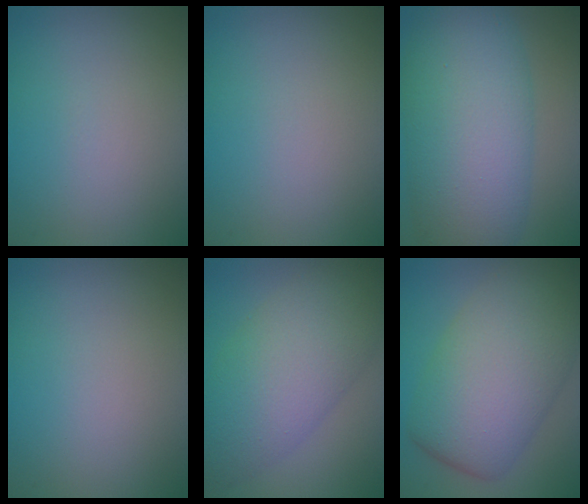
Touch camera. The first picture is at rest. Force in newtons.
{"total": 0.0}
{"total": 11.6, "press": 11.6, "slide": 0.1}
{"total": 0.0}
{"total": 8.6, "press": 8.5, "slide": 0.5}
{"total": 10.7, "press": 10.7, "slide": 0.4}